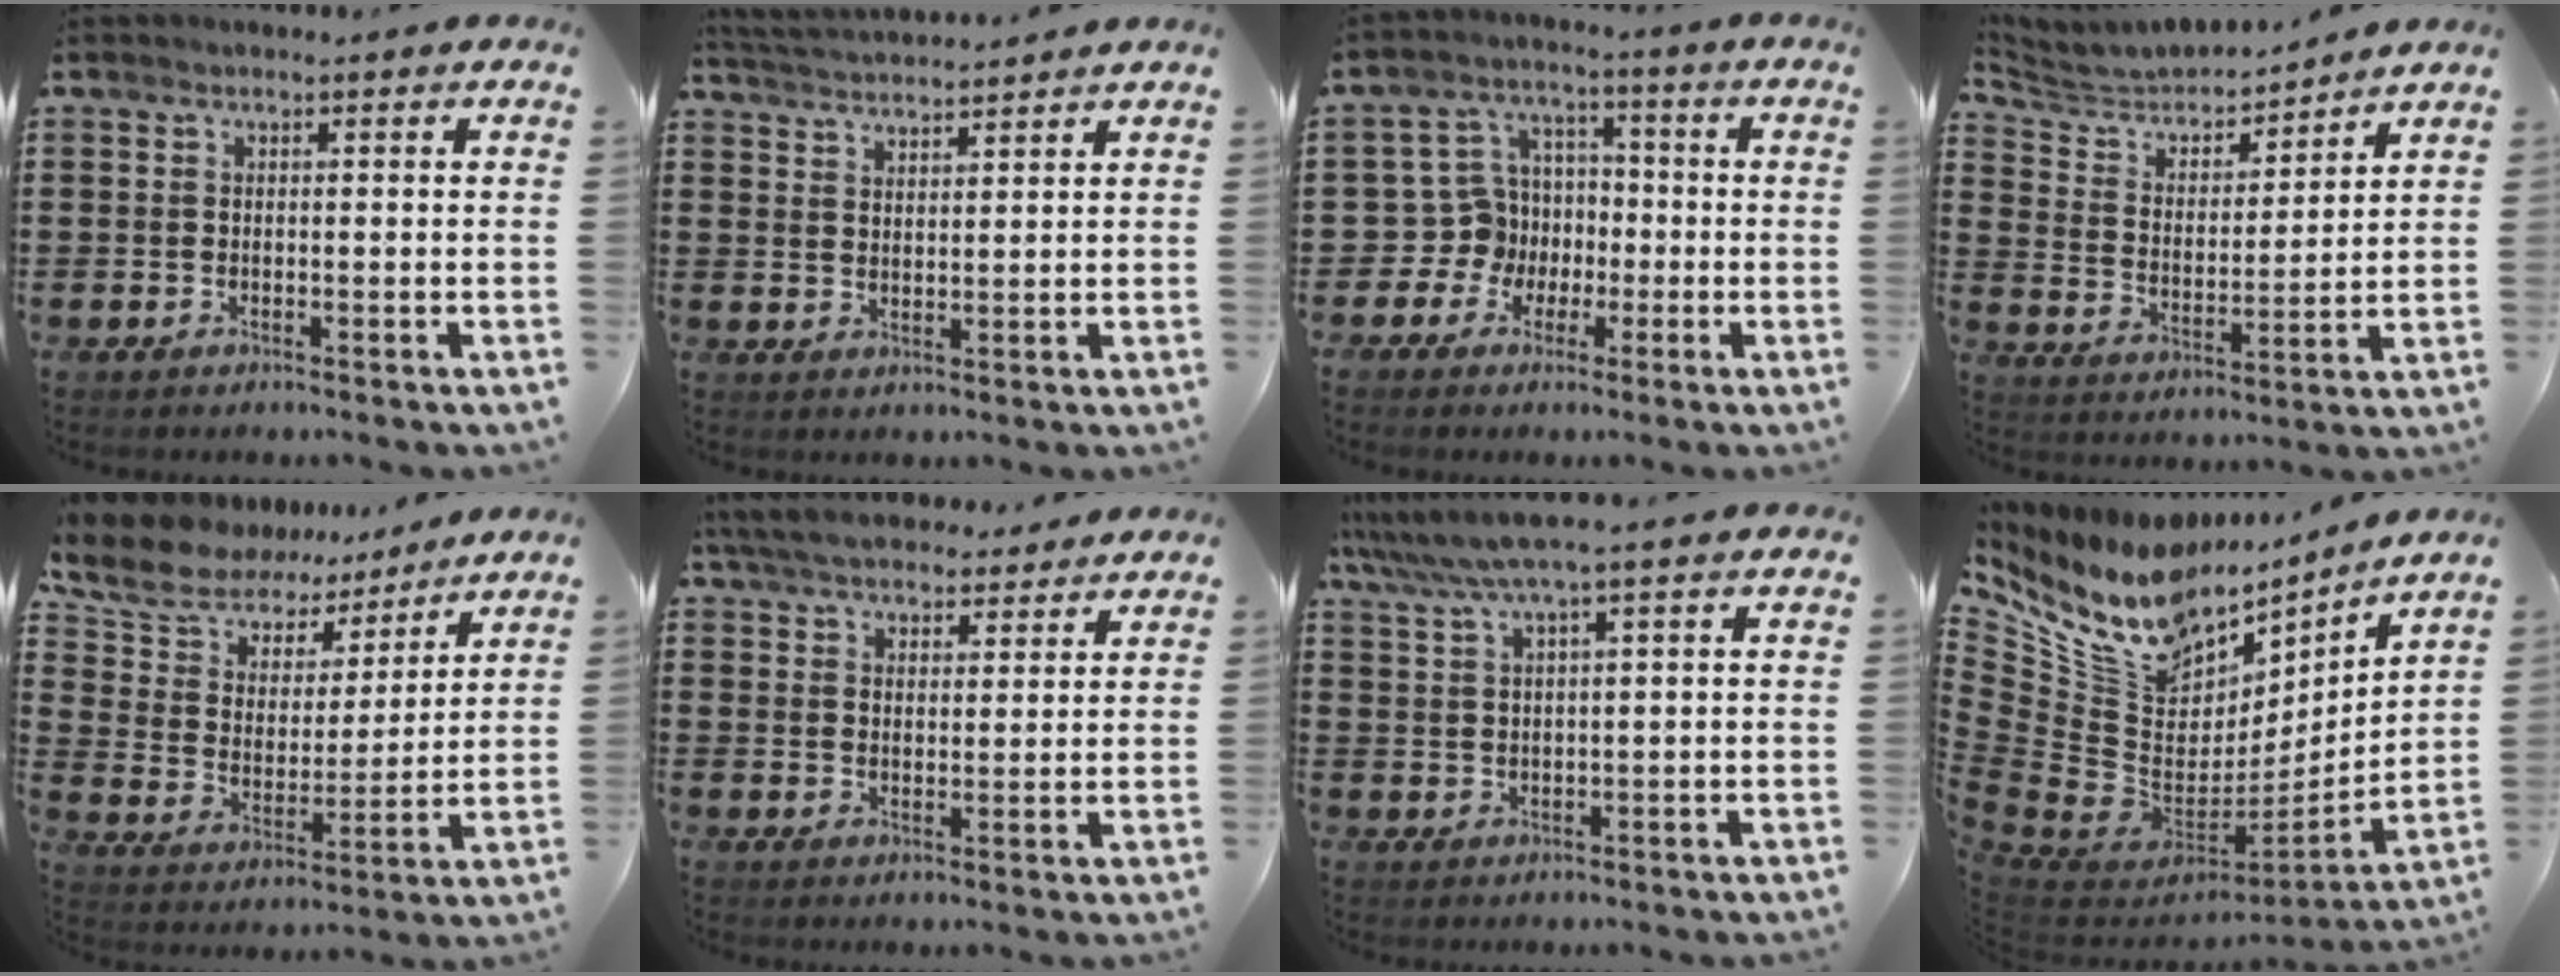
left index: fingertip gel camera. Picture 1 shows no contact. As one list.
[{"total": 2.8, "force": [2.8, -0.3, -0.1], "torque": [-0.009, -0.013, 0.049]}, {"total": 7.4, "force": [-1.3, 7.2, 1.4], "torque": [-0.076, 0.000, -0.026]}, {"total": 4.6, "force": [4.4, 1.2, 0.7], "torque": [-0.042, -0.029, 0.069]}, {"total": 8.3, "force": [7.3, 3.7, 1.4], "torque": [-0.076, -0.046, 0.128]}, {"total": 5.6, "force": [5.2, 1.4, 1.5], "torque": [-0.048, -0.011, 0.096]}, {"total": 4.4, "force": [2.9, -0.2, 3.3], "torque": [-0.080, -0.009, 0.046]}, {"total": 13.6, "force": [9.2, 7.9, 6.2], "torque": [-0.172, -0.080, 0.162]}]